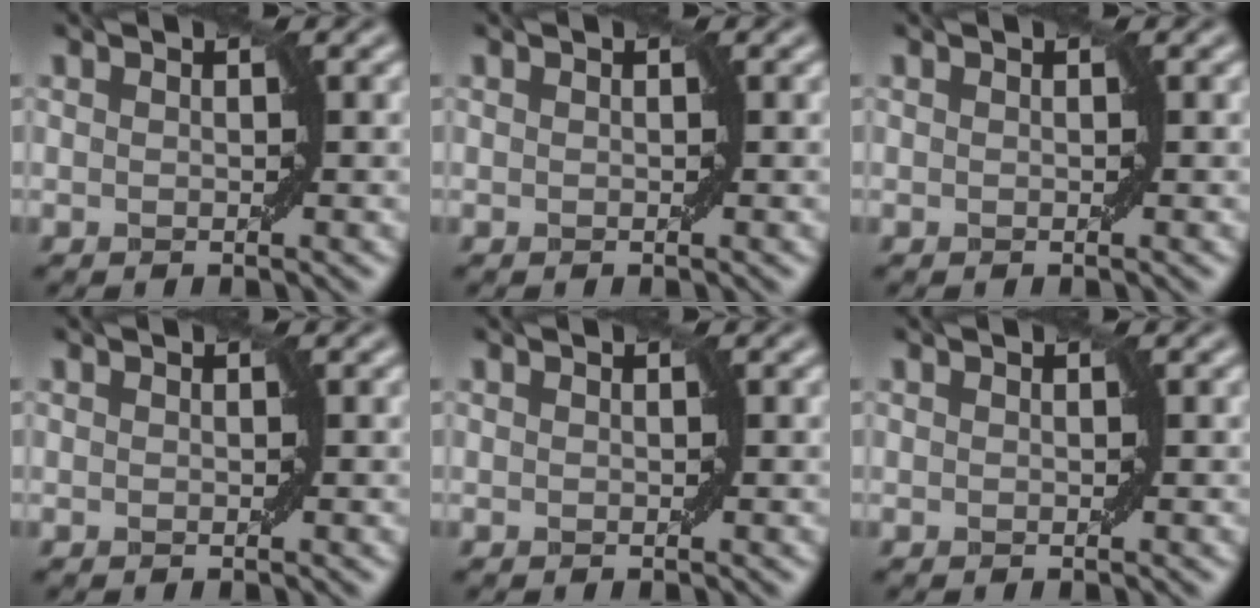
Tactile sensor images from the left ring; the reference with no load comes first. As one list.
[{"total": 0.0}, {"total": 0.0}, {"total": 0.0}, {"total": 0.0}, {"total": 0.0}]